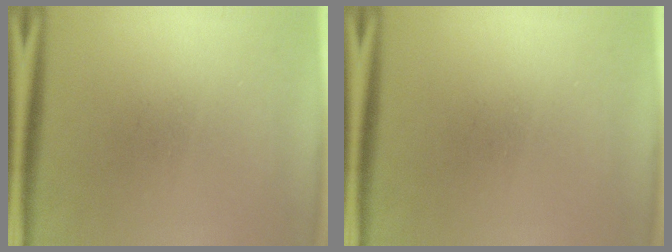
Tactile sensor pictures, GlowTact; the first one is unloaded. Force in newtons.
{"total": 0.0}